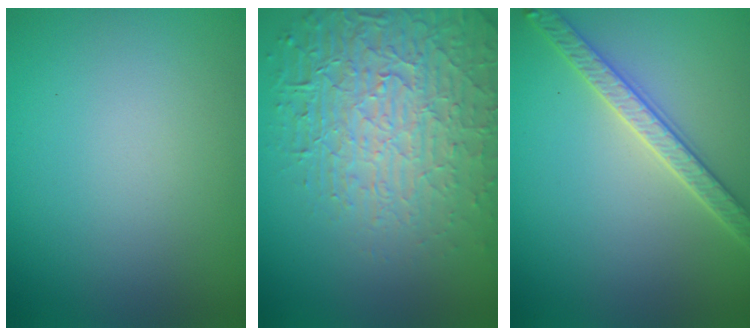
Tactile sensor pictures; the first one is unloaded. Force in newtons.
{"total": 7.6, "press": 5.5, "slide": 5.2}
{"total": 3.3, "press": 3.1, "slide": 1.3}